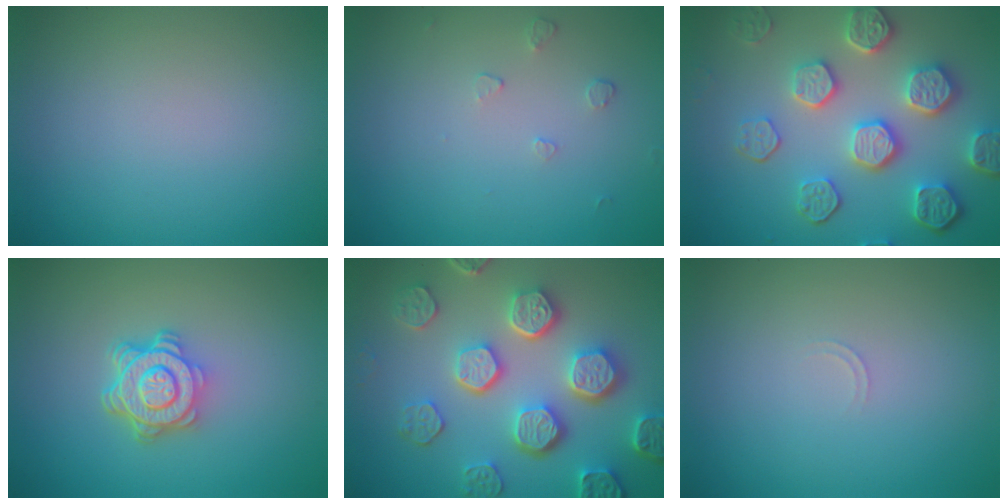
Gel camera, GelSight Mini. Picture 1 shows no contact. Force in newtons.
{"total": 0.6, "press": 0.4, "slide": 0.5}
{"total": 6.7, "press": 5.5, "slide": 3.8}
{"total": 4.9, "press": 3.7, "slide": 3.2}
{"total": 7.2, "press": 5.9, "slide": 4.1}
{"total": 0.6, "press": 0.6, "slide": 0.2}